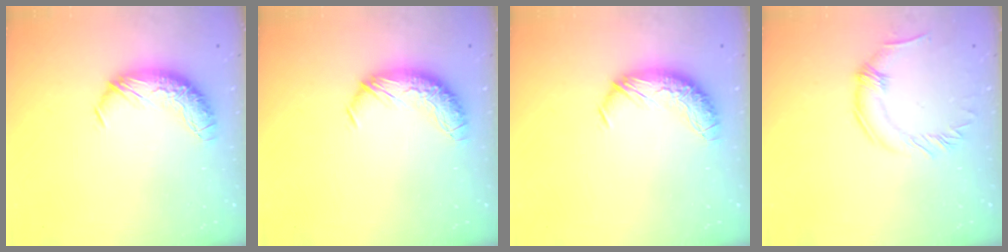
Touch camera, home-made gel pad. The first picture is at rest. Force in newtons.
{"total": 0.0}
{"total": 0.0}
{"total": 0.0}